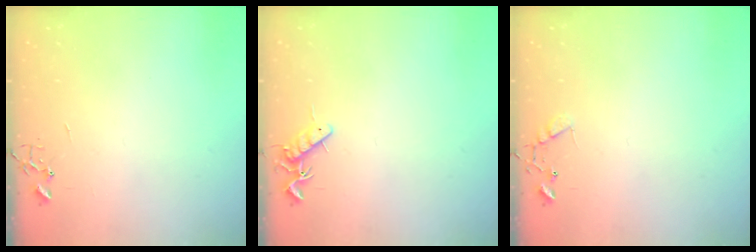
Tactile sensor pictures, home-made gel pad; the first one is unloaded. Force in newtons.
{"total": 7.6, "press": 7.5, "slide": 0.8}
{"total": 6.8, "press": 6.8, "slide": 0.5}